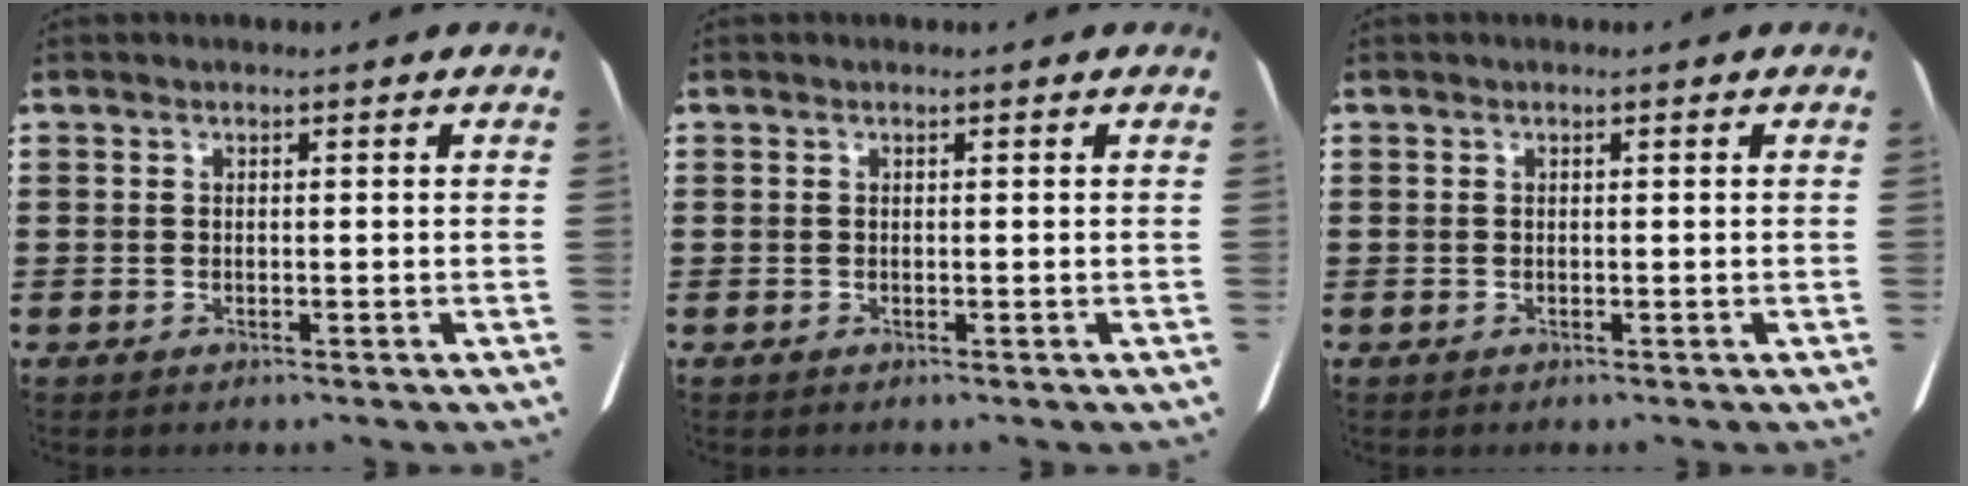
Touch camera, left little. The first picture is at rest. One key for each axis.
{"total": 0.0}
{"total": 0.0}